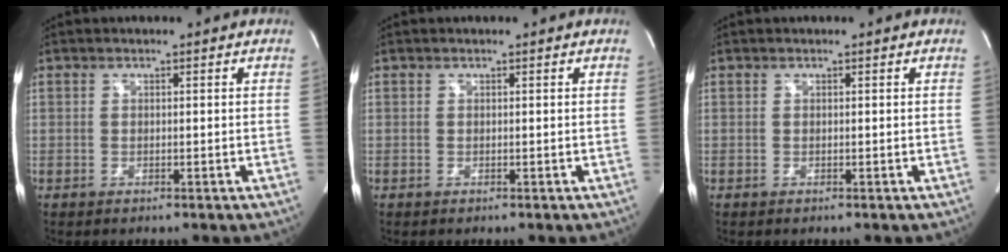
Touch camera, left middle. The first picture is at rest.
{"total": 0.0}
{"total": 0.0}